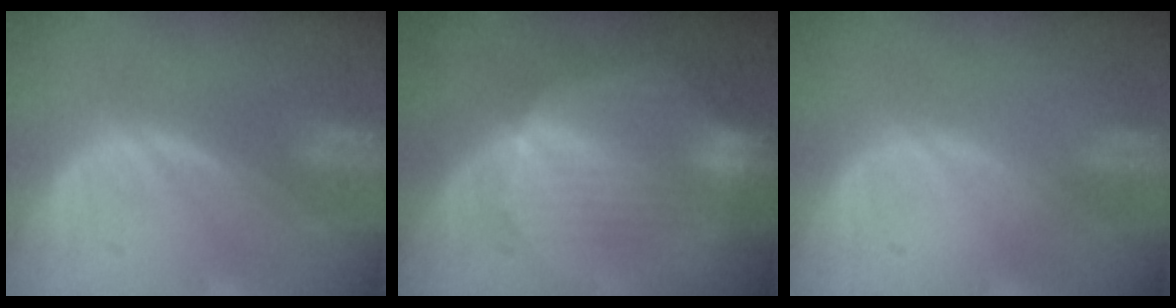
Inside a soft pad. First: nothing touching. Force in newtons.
{"total": 7.1, "press": 6.9, "slide": 1.3}
{"total": 0.0}